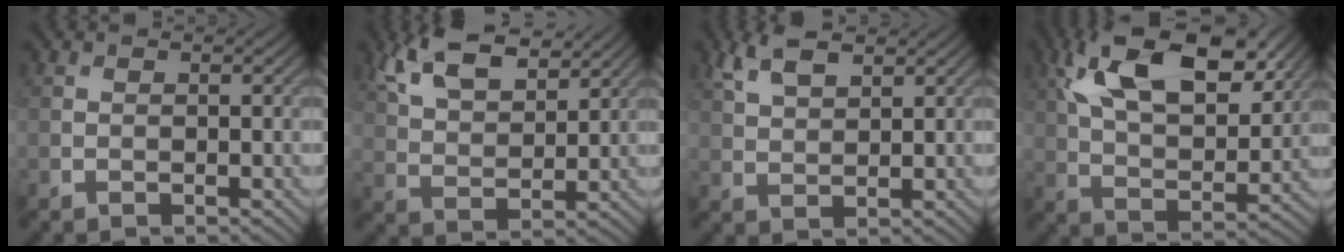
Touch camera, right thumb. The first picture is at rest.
{"total": 9.5, "force": [6.3, 4.0, 5.9], "torque": [-0.136, 0.008, 0.121]}
{"total": 5.2, "force": [3.3, 2.1, 3.5], "torque": [-0.088, 0.007, 0.070]}
{"total": 16.9, "force": [8.4, 8.0, 12.3], "torque": [-0.240, 0.008, 0.132]}